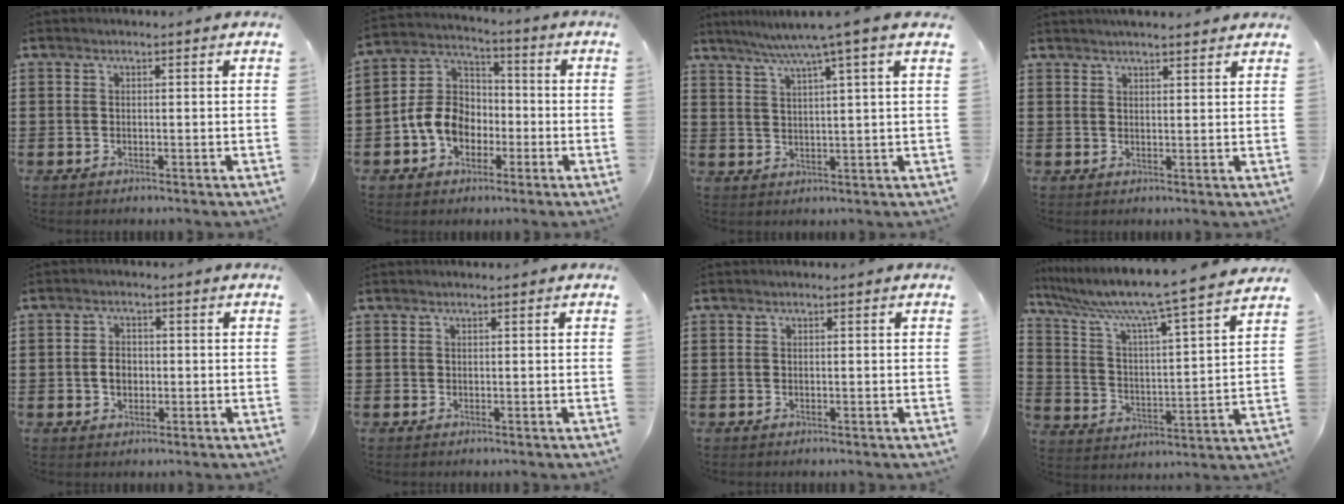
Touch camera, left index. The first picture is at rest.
{"total": 8.2, "force": [-2.6, 6.5, 4.2], "torque": [-0.119, 0.013, -0.057]}
{"total": 5.9, "force": [4.1, -0.9, 4.1], "torque": [-0.091, -0.011, 0.067]}
{"total": 2.4, "force": [2.3, -0.1, 0.4], "torque": [-0.013, -0.002, 0.044]}
{"total": 2.7, "force": [-0.3, 2.0, 1.8], "torque": [-0.038, 0.004, -0.008]}
{"total": 0.0}
{"total": 0.0}
{"total": 8.5, "force": [7.2, -0.7, 4.4], "torque": [-0.116, -0.060, 0.111]}